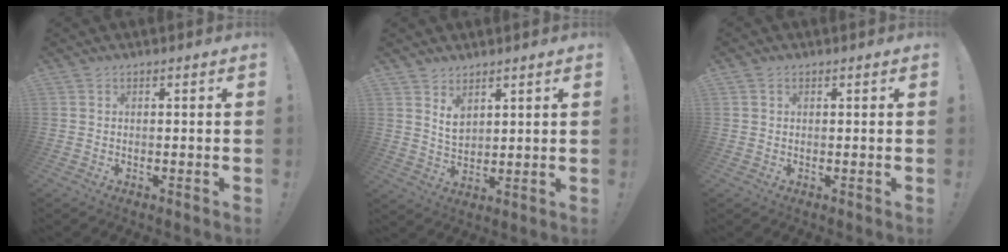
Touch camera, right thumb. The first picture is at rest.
{"total": 5.5, "force": [3.7, 3.4, 2.3], "torque": [-0.028, -0.027, 0.066]}
{"total": 1.0, "force": [0.5, 0.8, 0.3], "torque": [0.002, -0.002, 0.008]}